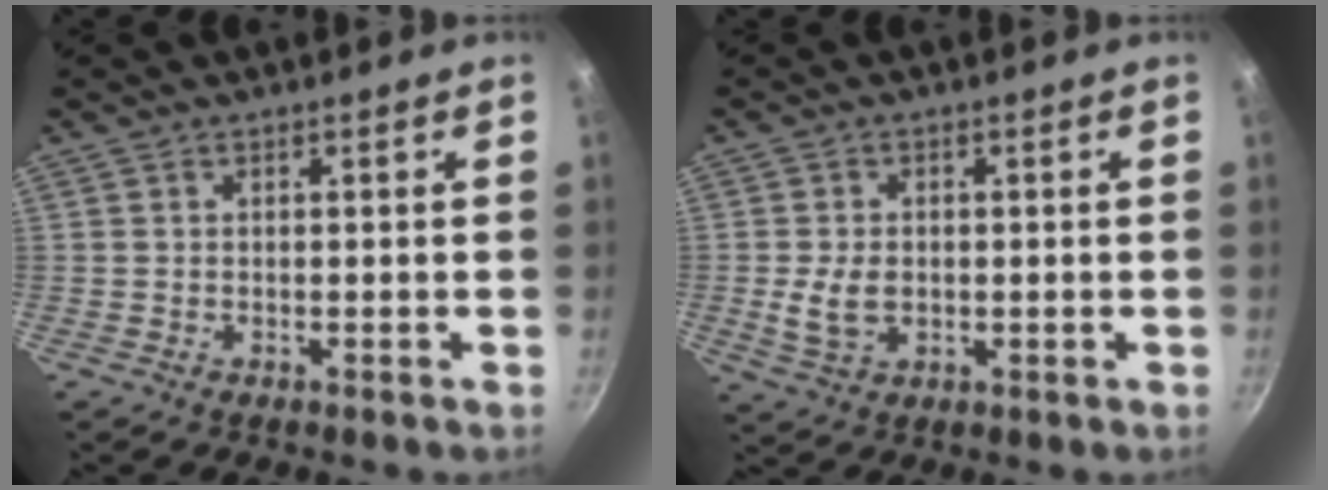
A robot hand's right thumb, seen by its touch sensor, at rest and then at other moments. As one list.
[{"total": 5.8, "force": [-0.3, 4.0, 4.2], "torque": [-0.075, 0.001, 0.000]}]